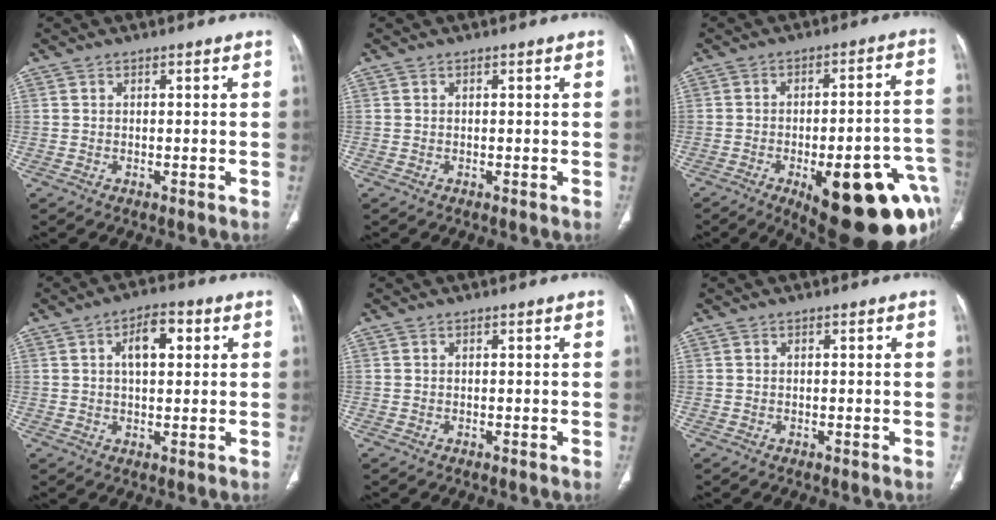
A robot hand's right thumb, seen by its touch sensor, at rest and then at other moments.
{"total": 0.0}
{"total": 26.0, "force": [-11.0, 8.8, 21.8], "torque": [-0.194, 0.045, -0.135]}
{"total": 7.0, "force": [2.1, 3.5, 5.7], "torque": [-0.079, 0.006, 0.031]}
{"total": 0.0}
{"total": 0.0}